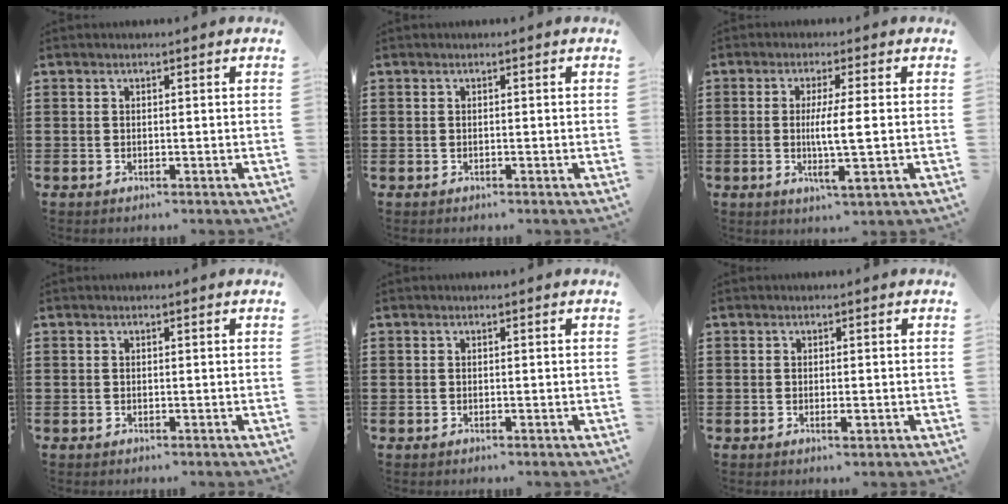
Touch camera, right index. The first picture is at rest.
{"total": 0.0}
{"total": 5.6, "force": [-0.1, 0.2, 5.6], "torque": [-0.101, -0.007, -0.006]}
{"total": 0.0}
{"total": 0.0}
{"total": 1.1, "force": [-0.3, 0.3, 1.0], "torque": [-0.018, -0.004, -0.004]}